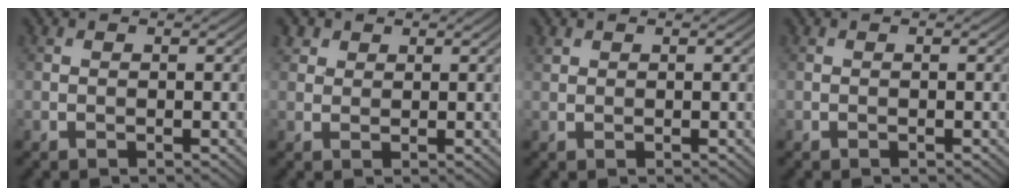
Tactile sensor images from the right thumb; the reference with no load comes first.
{"total": 2.3, "force": [1.5, 1.6, 0.6], "torque": [-0.017, -0.003, 0.036]}
{"total": 0.8, "force": [0.6, 0.4, 0.2], "torque": [-0.008, 0.001, 0.015]}
{"total": 0.0}